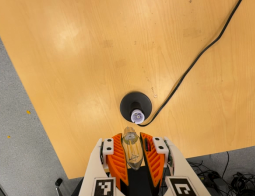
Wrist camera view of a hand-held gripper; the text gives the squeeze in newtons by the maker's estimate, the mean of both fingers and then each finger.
{"total": 24.0, "left": 26.2, "right": 21.7}